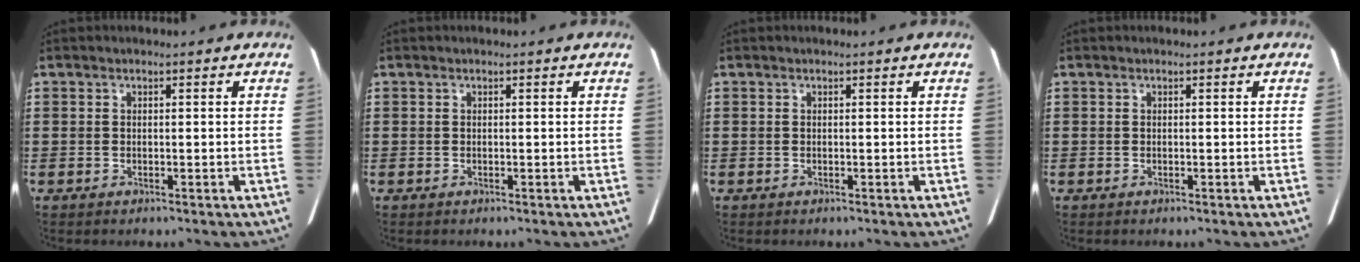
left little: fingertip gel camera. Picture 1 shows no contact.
{"total": 0.0}
{"total": 0.0}
{"total": 0.0}